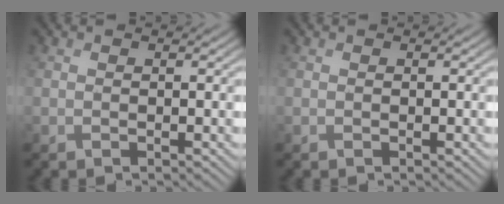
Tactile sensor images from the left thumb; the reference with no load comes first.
{"total": 0.0}